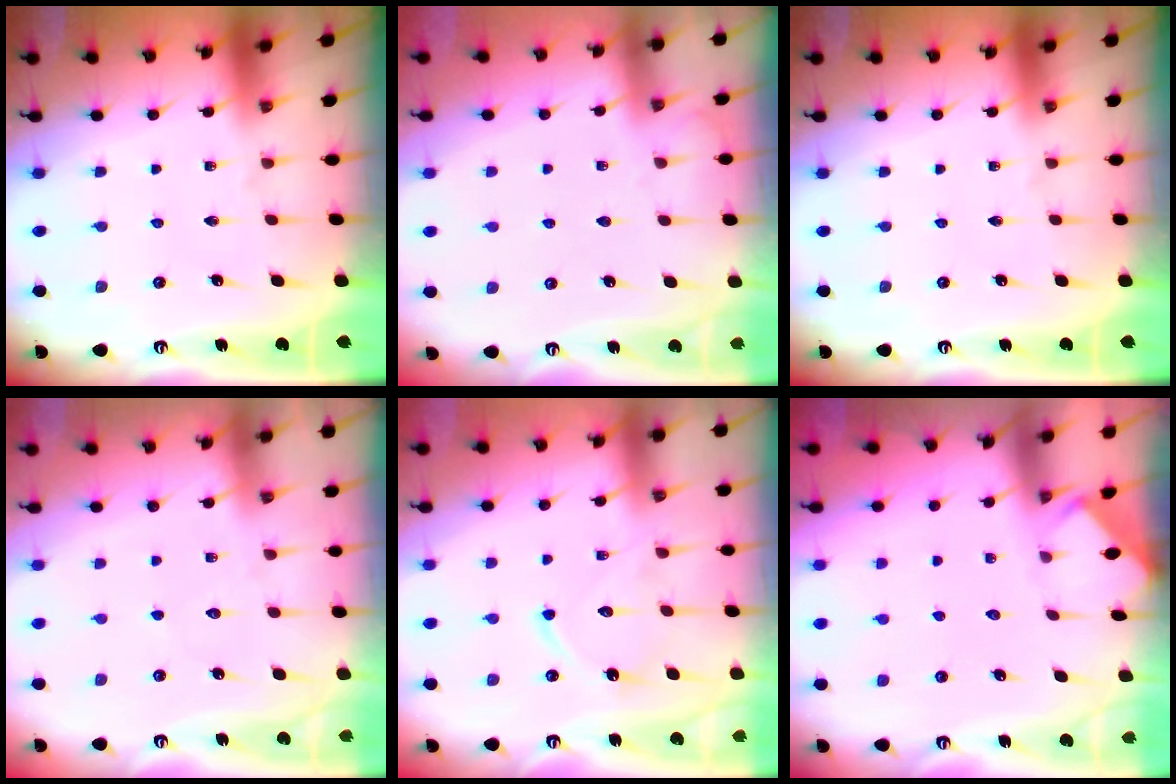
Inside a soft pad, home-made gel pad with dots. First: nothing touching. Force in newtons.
{"total": 3.0, "press": 3.0, "slide": 0.5}
{"total": 0.0}
{"total": 5.6, "press": 5.6, "slide": 0.5}
{"total": 11.7, "press": 11.6, "slide": 0.7}
{"total": 2.7, "press": 2.6, "slide": 0.4}